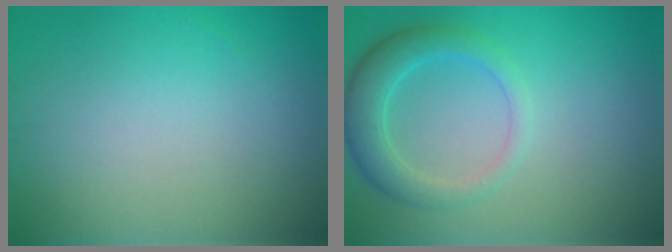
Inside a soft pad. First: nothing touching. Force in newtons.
{"total": 3.8, "press": 3.8, "slide": 0.2}